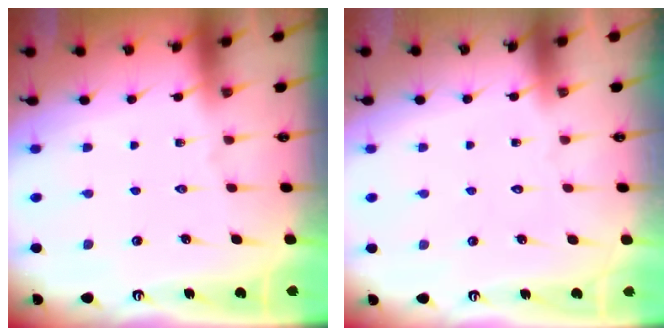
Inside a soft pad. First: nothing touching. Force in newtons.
{"total": 1.6, "press": 1.5, "slide": 0.1}